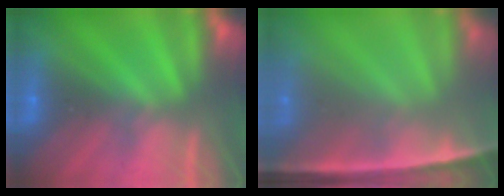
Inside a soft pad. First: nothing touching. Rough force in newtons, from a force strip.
{"total": 7.8}